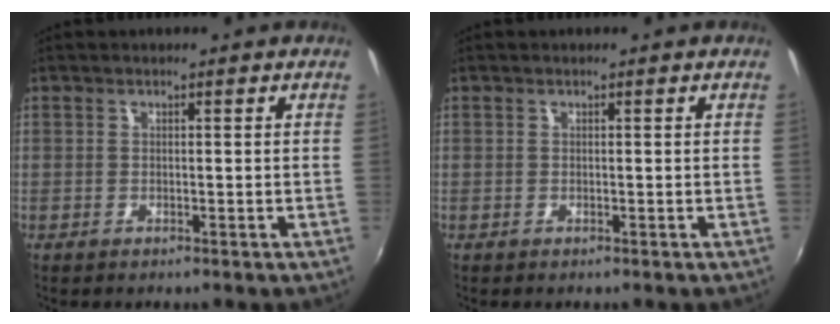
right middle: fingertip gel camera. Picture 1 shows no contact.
{"total": 0.0}